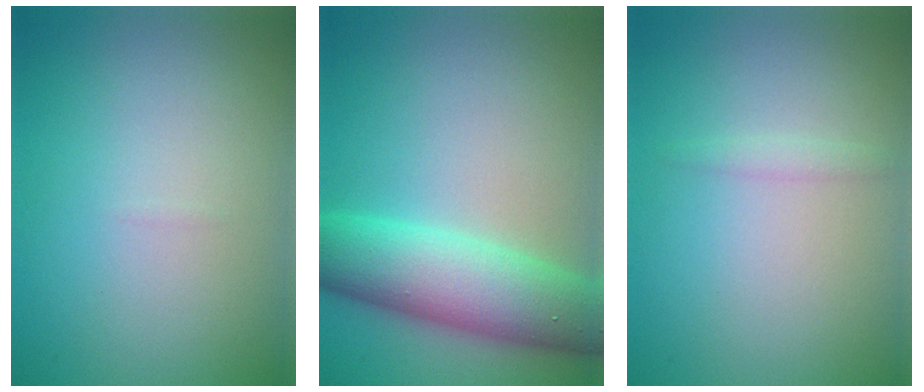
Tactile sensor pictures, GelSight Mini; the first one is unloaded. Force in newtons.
{"total": 8.2, "press": 8.2, "slide": 0.3}
{"total": 0.8, "press": 0.8, "slide": 0.1}